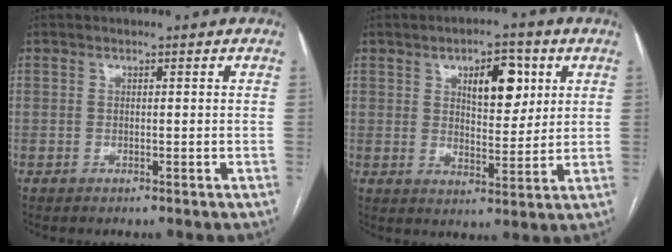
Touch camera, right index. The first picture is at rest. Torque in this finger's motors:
{"motor_torque": [0.20, 0.13, 0.31, 0.06]}